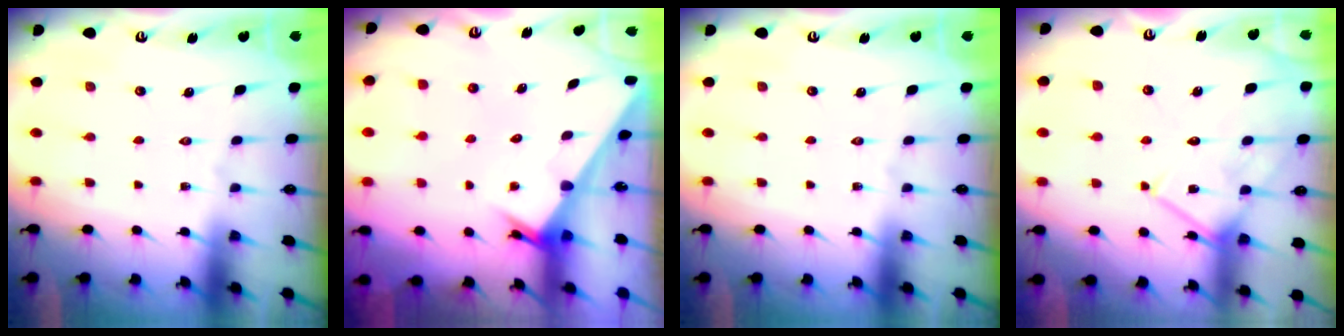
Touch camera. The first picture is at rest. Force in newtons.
{"total": 2.5, "press": 2.5, "slide": 0.1}
{"total": 0.0}
{"total": 13.5, "press": 13.5, "slide": 1.1}